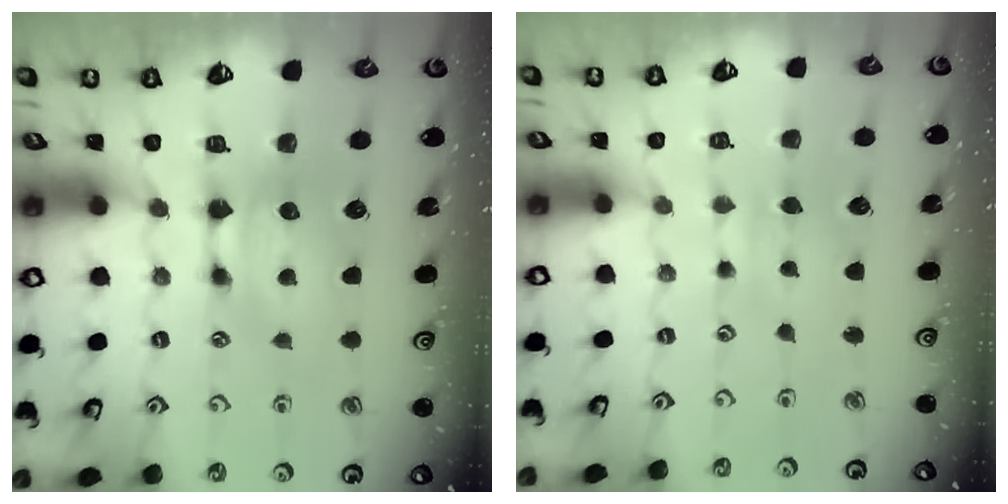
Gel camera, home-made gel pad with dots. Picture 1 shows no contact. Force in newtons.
{"total": 3.1, "press": 3.1, "slide": 0.1}